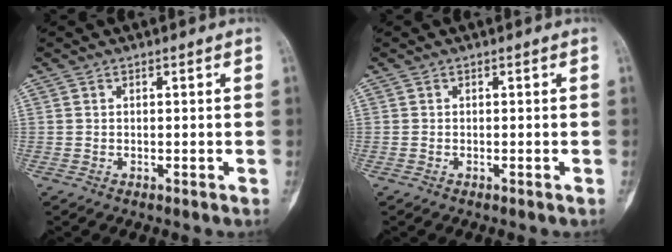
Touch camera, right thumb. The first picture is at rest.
{"total": 0.0}